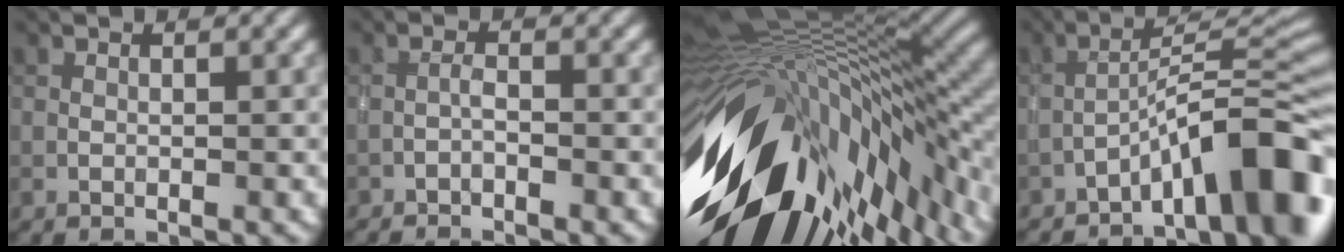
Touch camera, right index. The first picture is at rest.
{"total": 1.5, "force": [-1.3, 0.3, 0.6], "torque": [-0.014, -0.001, -0.029]}
{"total": 18.7, "force": [-4.5, 7.2, 16.6], "torque": [-0.281, -0.030, -0.074]}
{"total": 10.4, "force": [-6.4, 2.2, 7.9], "torque": [-0.102, 0.029, -0.103]}